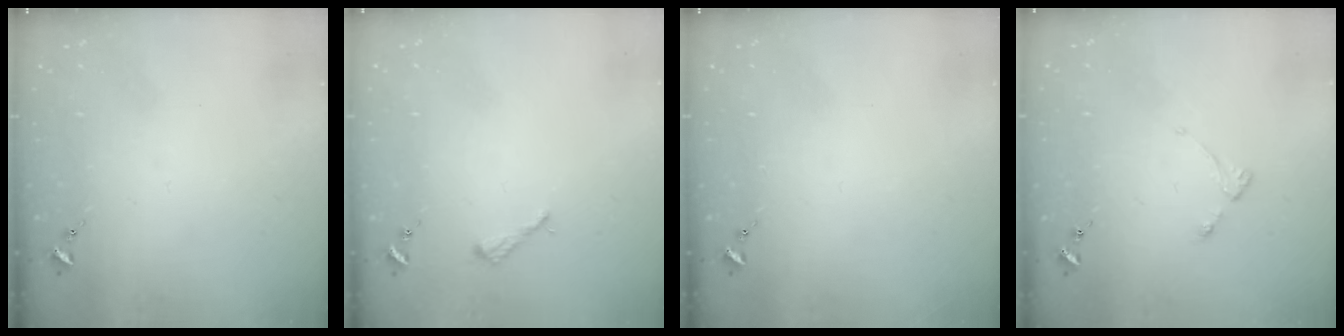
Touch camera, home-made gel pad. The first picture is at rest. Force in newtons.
{"total": 2.6, "press": 2.6, "slide": 0.3}
{"total": 0.0}
{"total": 2.8, "press": 2.7, "slide": 0.5}